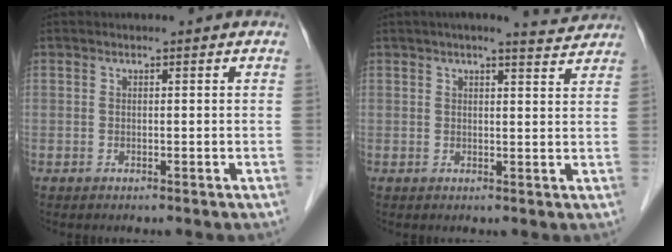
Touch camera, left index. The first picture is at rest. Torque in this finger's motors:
{"motor_torque": [0.76, -0.78, 0.19, 0.02]}